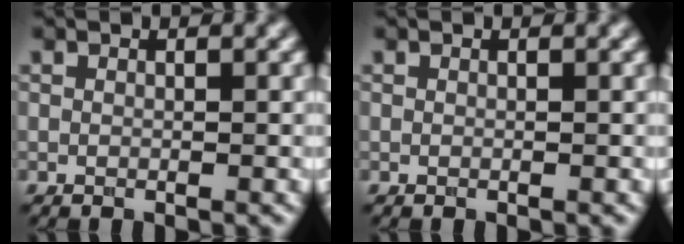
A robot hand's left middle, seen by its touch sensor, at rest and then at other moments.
{"total": 0.0}